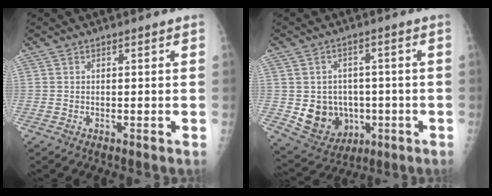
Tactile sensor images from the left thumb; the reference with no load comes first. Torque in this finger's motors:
{"motor_torque": [-0.37, 0.48, 0.06, -0.08, 0.05]}